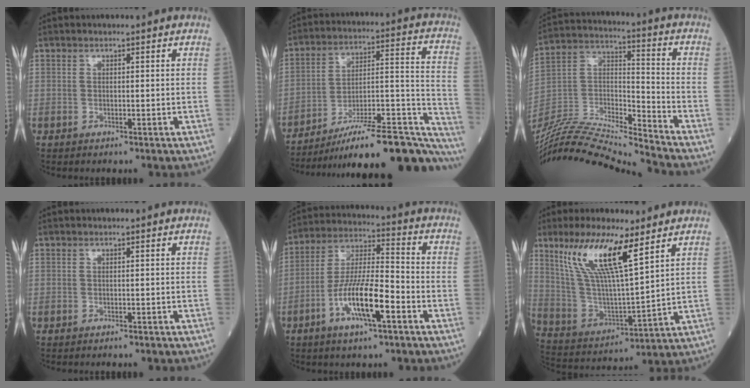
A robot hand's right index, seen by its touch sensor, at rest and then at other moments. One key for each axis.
{"total": 28.2, "fx": -23.4, "fy": 3.5, "fz": 15.3, "tx": -0.138, "ty": 0.011, "tz": -0.334}
{"total": 21.4, "fx": -20.3, "fy": -1.0, "fz": 6.7, "tx": -0.145, "ty": 0.006, "tz": -0.356}
{"total": 1.4, "fx": -1.3, "fy": 0.0, "fz": 0.7, "tx": -0.013, "ty": -0.001, "tz": -0.012}
{"total": 11.8, "fx": -5.0, "fy": 2.1, "fz": 10.5, "tx": -0.205, "ty": -0.002, "tz": -0.092}
{"total": 14.3, "fx": 8.4, "fy": 1.9, "fz": 11.4, "tx": -0.238, "ty": 0.003, "tz": 0.165}